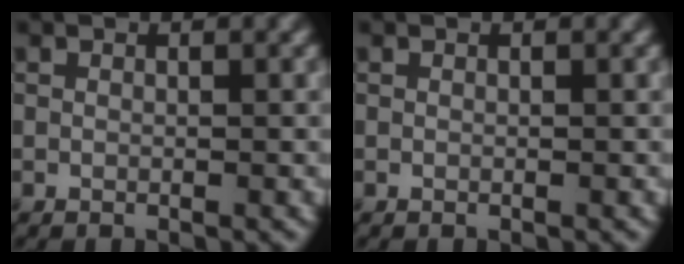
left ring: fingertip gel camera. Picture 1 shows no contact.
{"total": 0.0}